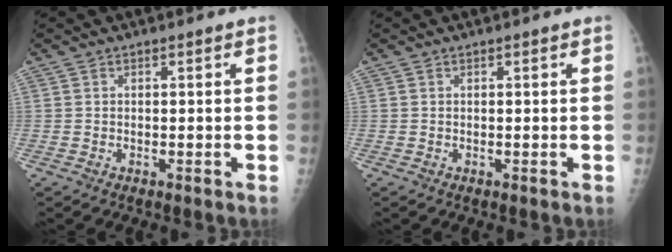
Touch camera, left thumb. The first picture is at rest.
{"total": 0.0}